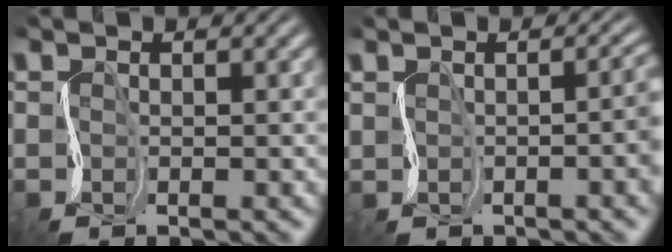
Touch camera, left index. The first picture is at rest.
{"total": 1.8, "force": [0.0, 0.3, 1.8], "torque": [-0.019, -0.002, 0.009]}